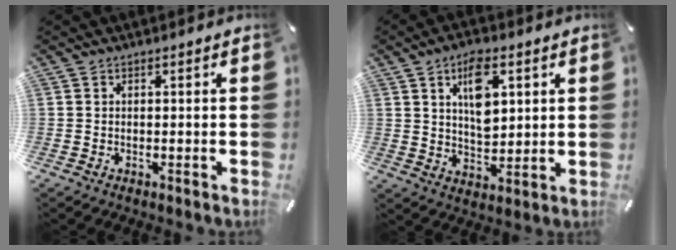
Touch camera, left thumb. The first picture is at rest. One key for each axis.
{"total": 10.0, "fx": 4.1, "fy": 5.8, "fz": 7.1, "tx": -0.110, "ty": -0.008, "tz": 0.069}